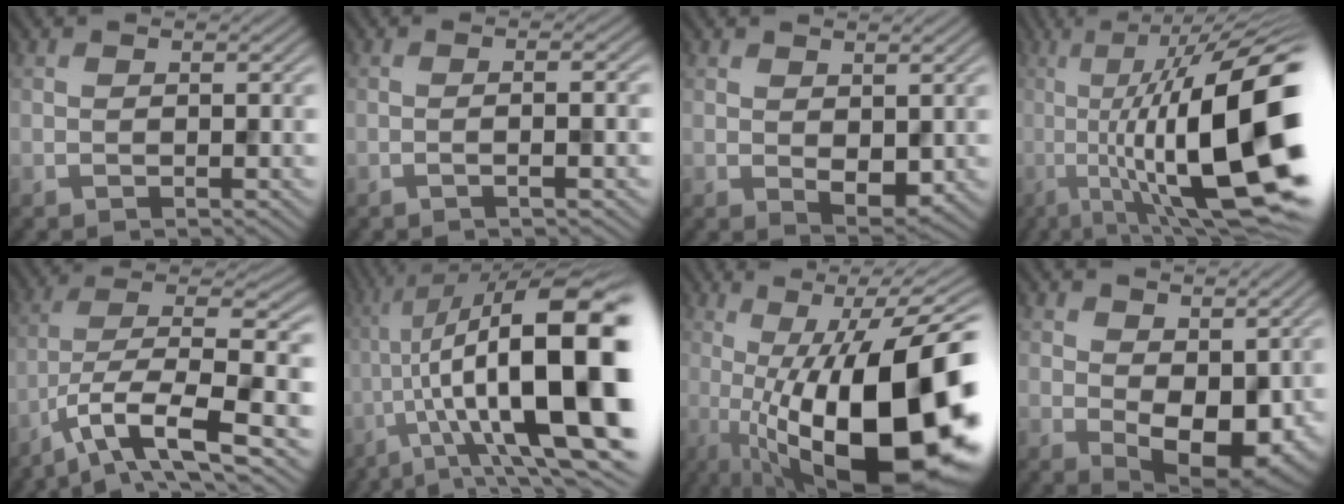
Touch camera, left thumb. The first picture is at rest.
{"total": 3.5, "force": [-1.0, 0.6, 3.3], "torque": [-0.048, 0.008, -0.023]}
{"total": 3.0, "force": [0.7, 1.9, 2.2], "torque": [-0.042, -0.010, 0.018]}
{"total": 20.1, "force": [-3.0, 6.5, 18.8], "torque": [-0.288, 0.003, -0.042]}
{"total": 12.1, "force": [-6.1, 3.3, 10.0], "torque": [-0.183, -0.003, -0.105]}
{"total": 22.1, "force": [-3.3, 7.4, 20.5], "torque": [-0.315, 0.027, -0.051]}
{"total": 20.9, "force": [-4.9, 7.4, 19.0], "torque": [-0.260, 0.012, -0.085]}
{"total": 10.1, "force": [0.8, 6.3, 7.9], "torque": [-0.130, -0.022, 0.026]}